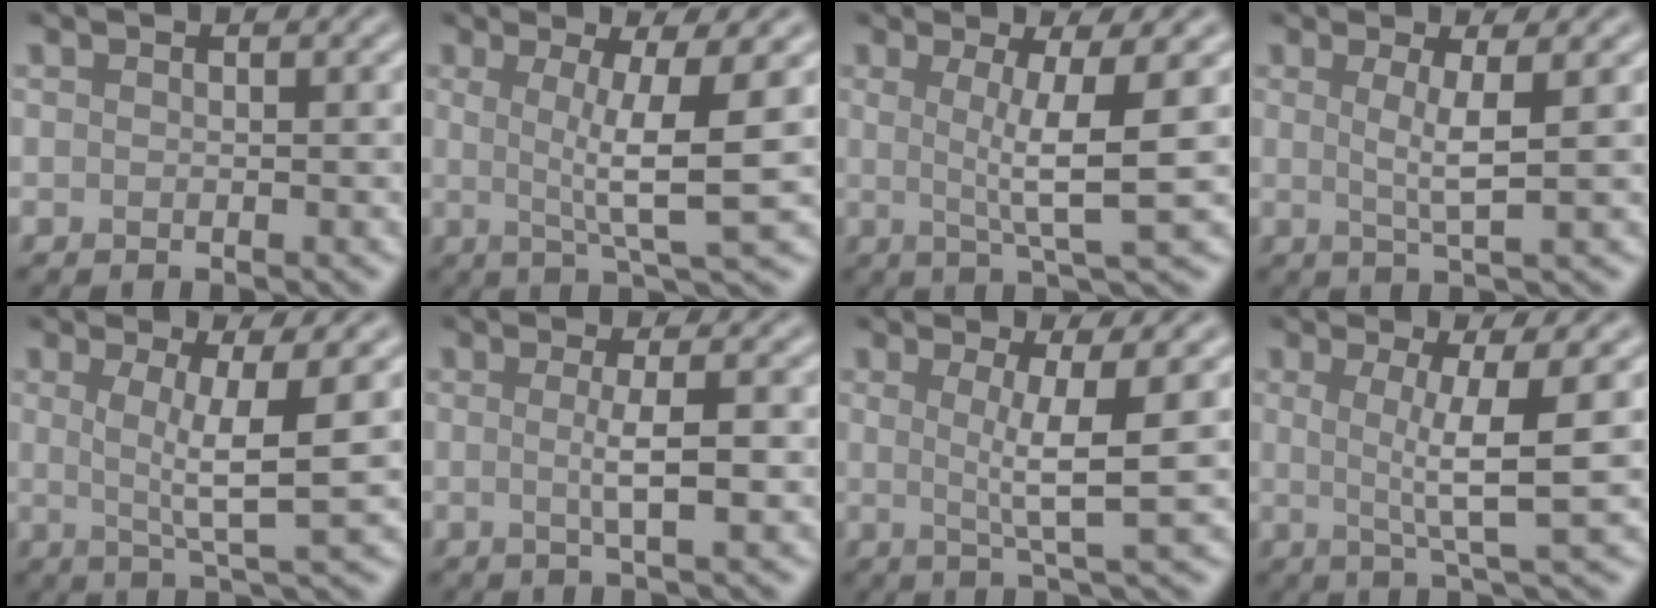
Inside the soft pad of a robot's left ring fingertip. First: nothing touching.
{"total": 5.9, "force": [0.6, 0.8, 5.8], "torque": [-0.096, -0.003, 0.013]}
{"total": 5.3, "force": [0.6, 0.7, 5.2], "torque": [-0.090, -0.003, 0.011]}
{"total": 3.0, "force": [0.5, 0.5, 2.9], "torque": [-0.051, -0.005, 0.008]}
{"total": 5.2, "force": [0.7, 0.8, 5.0], "torque": [-0.090, -0.005, 0.013]}
{"total": 3.0, "force": [0.0, 0.6, 2.9], "torque": [-0.048, -0.003, -0.005]}
{"total": 4.6, "force": [0.6, 0.6, 4.5], "torque": [-0.075, -0.004, 0.014]}
{"total": 5.4, "force": [0.6, 0.7, 5.3], "torque": [-0.091, -0.001, 0.011]}